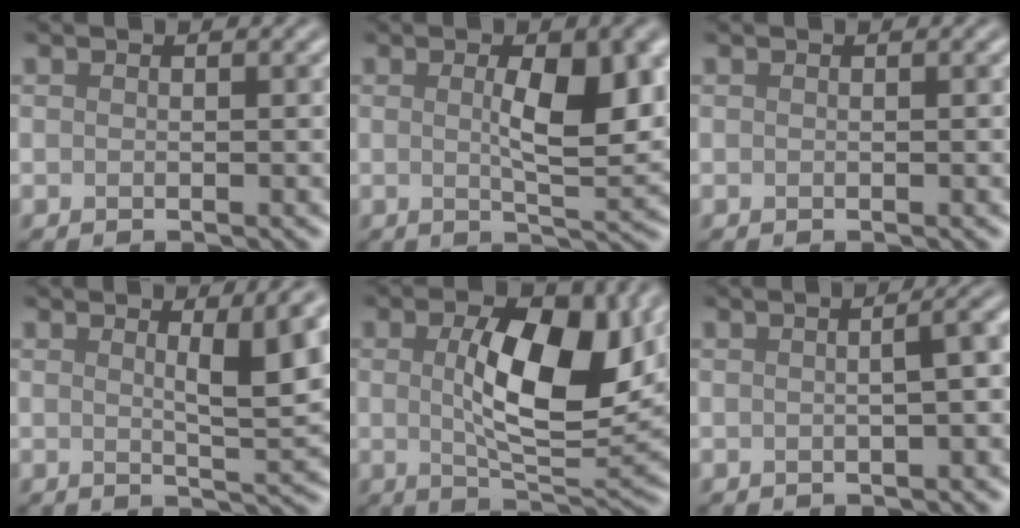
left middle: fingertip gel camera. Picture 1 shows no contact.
{"total": 6.5, "force": [1.0, 2.0, 6.1], "torque": [-0.096, -0.004, 0.019]}
{"total": 0.0}
{"total": 6.5, "force": [1.8, 1.7, 6.0], "torque": [-0.070, 0.001, 0.026]}
{"total": 10.2, "force": [1.5, 4.3, 9.1], "torque": [-0.145, 0.001, 0.029]}
{"total": 4.5, "force": [0.1, 1.8, 4.1], "torque": [-0.028, 0.017, -0.001]}